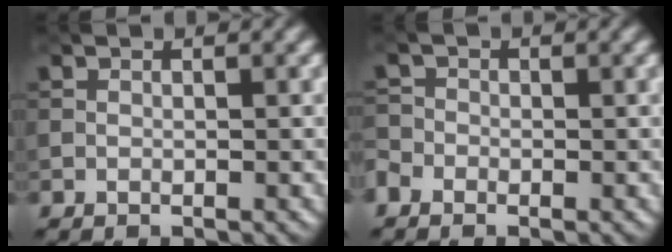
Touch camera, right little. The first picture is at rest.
{"total": 1.9, "force": [-1.5, 1.1, -0.1], "torque": [0.005, 0.005, -0.036]}